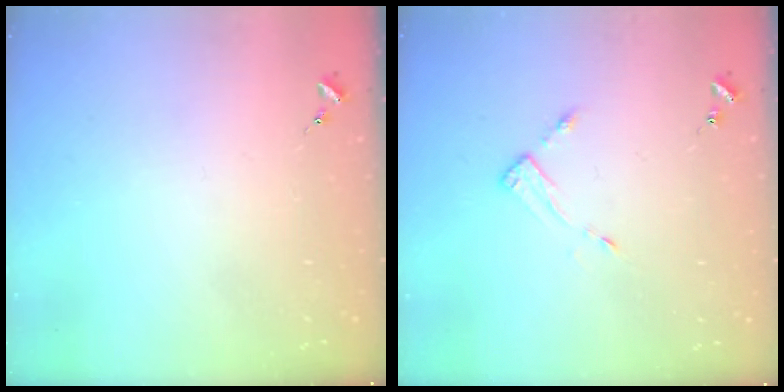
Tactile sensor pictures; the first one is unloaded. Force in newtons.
{"total": 3.4, "press": 3.4, "slide": 0.4}